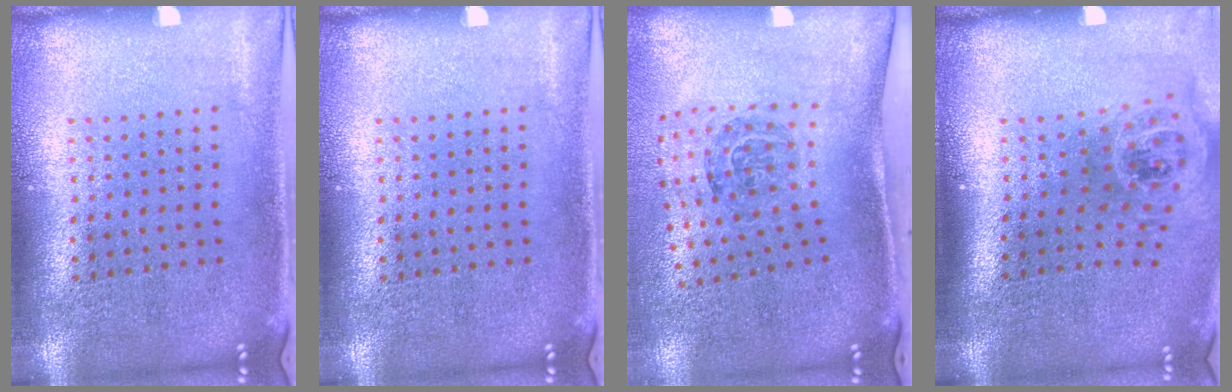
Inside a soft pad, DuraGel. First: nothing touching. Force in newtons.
{"total": 0.0}
{"total": 1.7, "press": 1.1, "slide": 1.2}
{"total": 1.3, "press": 1.0, "slide": 0.8}